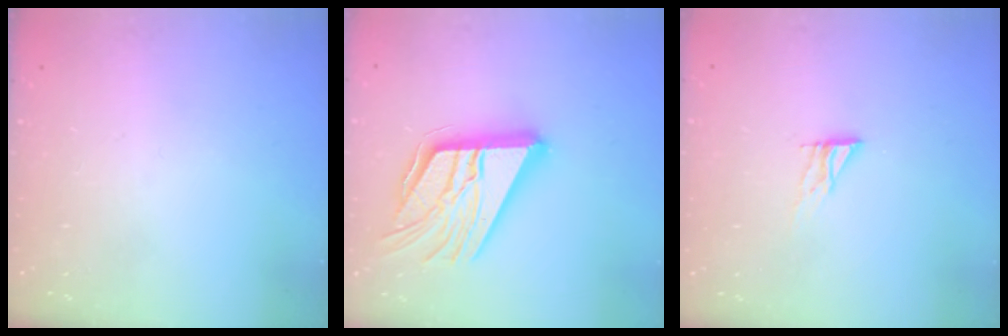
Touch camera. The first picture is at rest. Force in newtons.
{"total": 21.6, "press": 21.5, "slide": 2.3}
{"total": 6.3, "press": 6.3, "slide": 0.6}